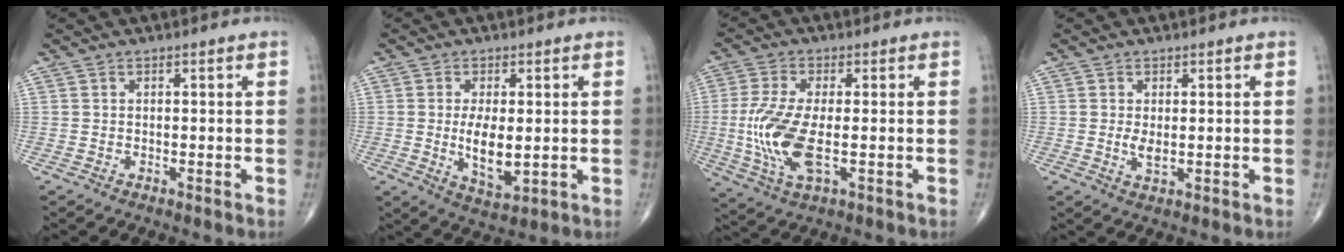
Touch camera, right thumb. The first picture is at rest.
{"total": 7.5, "force": [-0.2, 3.3, 6.7], "torque": [-0.115, -0.018, 0.004]}
{"total": 11.5, "force": [-1.5, 4.4, 10.5], "torque": [-0.246, -0.011, -0.027]}
{"total": 2.4, "force": [0.1, 1.1, 2.1], "torque": [-0.042, -0.008, 0.006]}